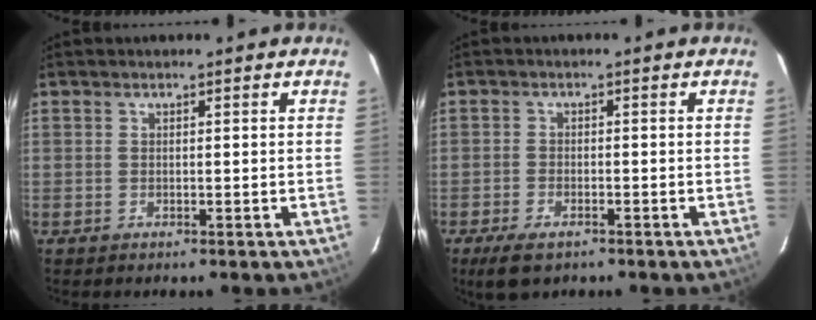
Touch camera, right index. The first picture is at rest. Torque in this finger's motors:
{"motor_torque": [0.49, -0.22, 0.08, 0.03]}